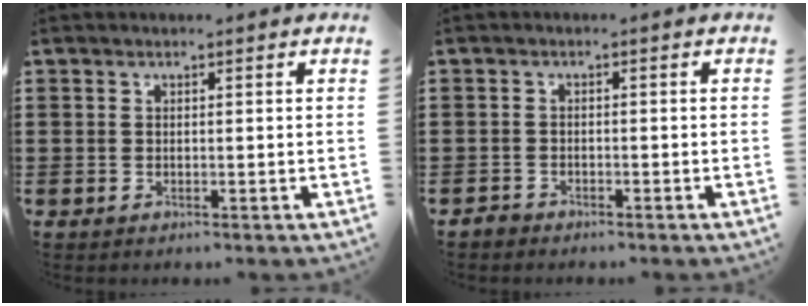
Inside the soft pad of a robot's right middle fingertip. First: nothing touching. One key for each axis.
{"total": 1.3, "fx": -1.2, "fy": 0.5, "fz": 0.2, "tx": -0.008, "ty": 0.000, "tz": -0.025}